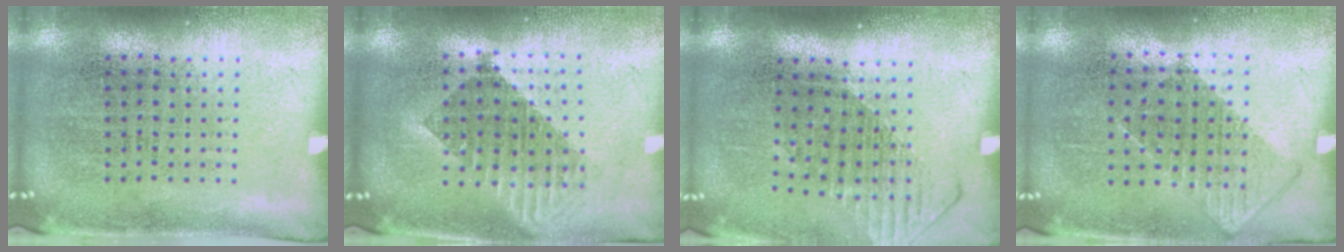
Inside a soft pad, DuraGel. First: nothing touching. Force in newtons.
{"total": 1.7, "press": 1.4, "slide": 1.0}
{"total": 1.6, "press": 1.2, "slide": 1.0}
{"total": 0.8, "press": 0.7, "slide": 0.4}